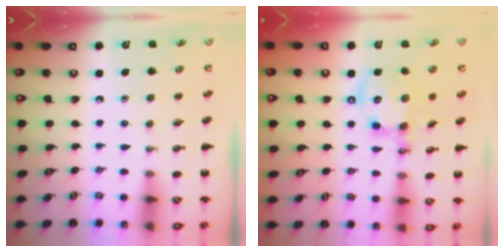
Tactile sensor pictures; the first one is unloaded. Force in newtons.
{"total": 14.3, "press": 14.0, "slide": 3.2}